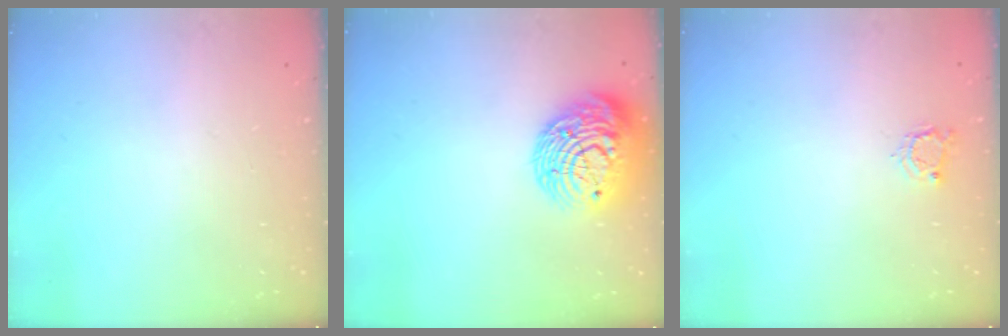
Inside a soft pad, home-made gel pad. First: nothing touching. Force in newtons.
{"total": 15.9, "press": 15.8, "slide": 1.2}
{"total": 4.4, "press": 4.3, "slide": 0.2}